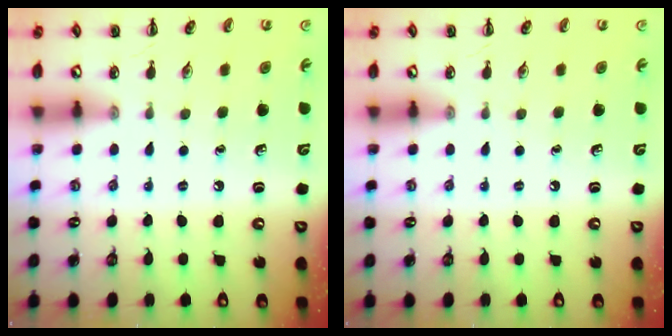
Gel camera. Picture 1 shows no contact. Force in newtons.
{"total": 0.0}